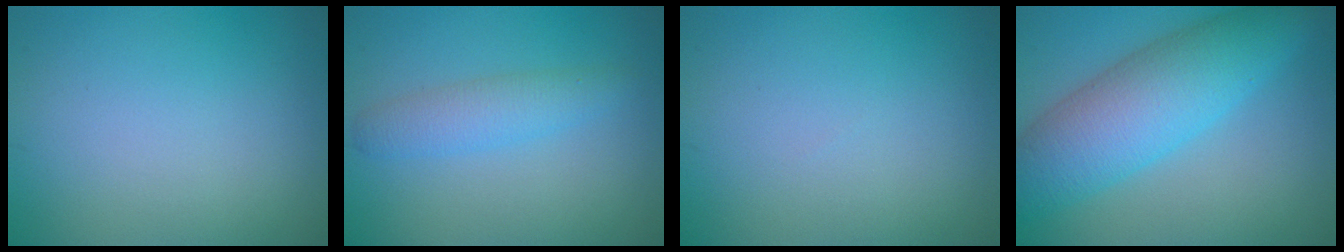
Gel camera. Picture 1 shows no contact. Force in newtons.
{"total": 2.4, "press": 2.4, "slide": 0.1}
{"total": 0.0}
{"total": 8.0, "press": 8.0, "slide": 0.1}